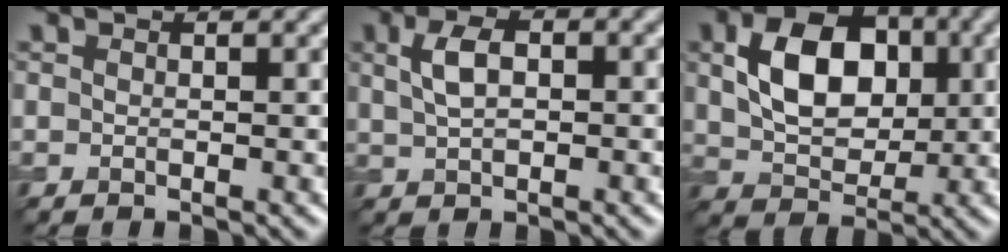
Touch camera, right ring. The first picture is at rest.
{"total": 3.2, "force": [0.8, 1.6, 2.6], "torque": [-0.055, 0.009, 0.014]}
{"total": 7.6, "force": [1.5, 5.1, 5.4], "torque": [-0.101, 0.004, 0.026]}